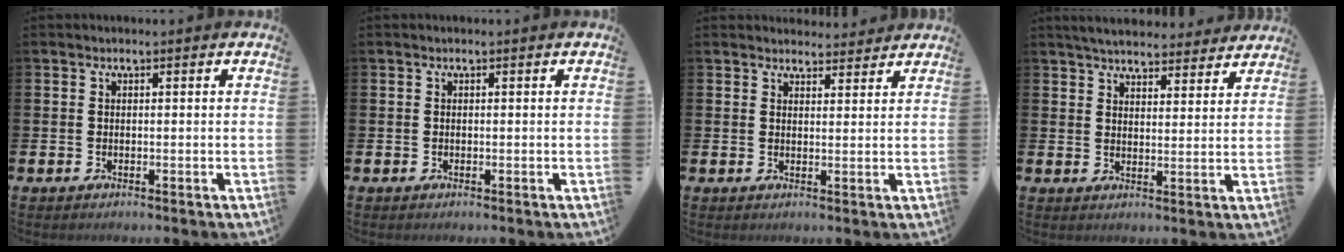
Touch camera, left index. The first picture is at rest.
{"total": 0.0}
{"total": 2.9, "force": [2.8, 0.6, -0.1], "torque": [0.006, -0.018, 0.050]}
{"total": 4.9, "force": [4.8, 0.8, 0.7], "torque": [-0.028, -0.026, 0.084]}